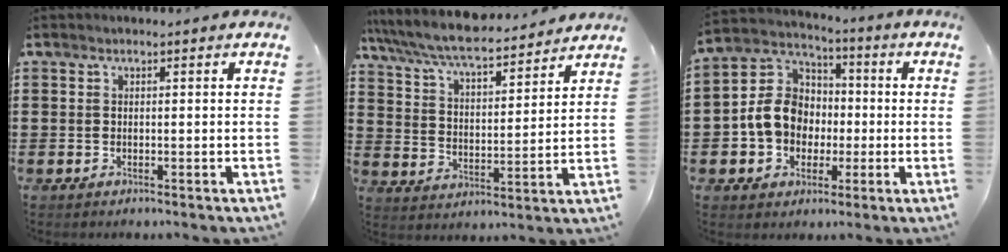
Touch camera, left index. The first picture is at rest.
{"total": 7.6, "force": [7.1, 0.7, 2.8], "torque": [-0.085, -0.040, 0.121]}
{"total": 9.5, "force": [-1.4, 8.4, 4.4], "torque": [-0.128, 0.020, -0.029]}